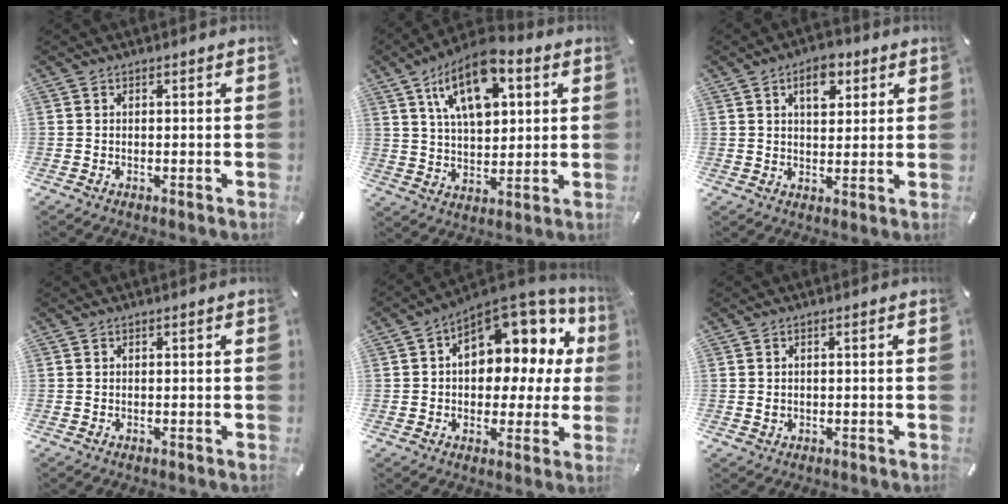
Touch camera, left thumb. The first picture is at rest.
{"total": 14.5, "force": [7.0, 8.0, 9.8], "torque": [-0.168, -0.013, 0.123]}
{"total": 7.0, "force": [3.5, 4.2, 4.4], "torque": [-0.052, -0.004, 0.053]}
{"total": 0.0}
{"total": 12.4, "force": [4.9, 7.9, 8.3], "torque": [-0.104, -0.045, 0.085]}
{"total": 0.9, "force": [-0.1, 0.8, 0.3], "torque": [-0.008, 0.004, -0.002]}